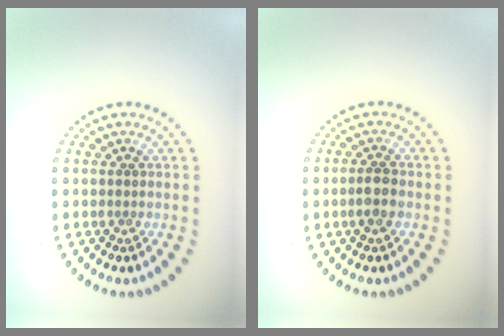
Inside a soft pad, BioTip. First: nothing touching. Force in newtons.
{"total": 1.8, "press": 1.7, "slide": 0.4}